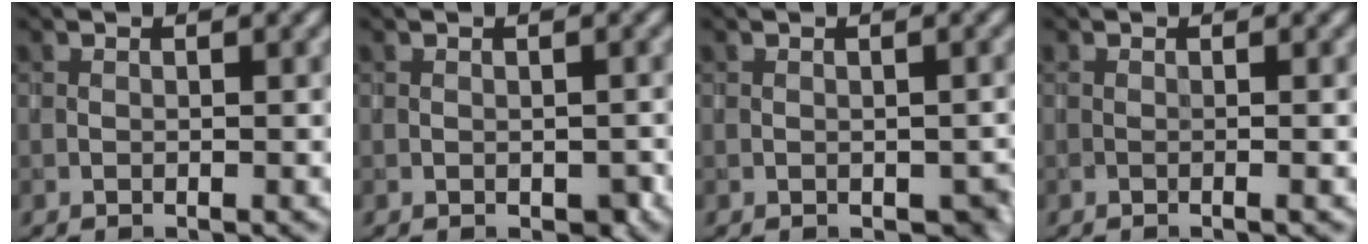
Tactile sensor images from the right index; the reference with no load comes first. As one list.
[{"total": 1.1, "force": [-0.4, 0.7, 0.8], "torque": [-0.011, -0.006, -0.003]}, {"total": 1.8, "force": [-0.6, 1.2, 1.2], "torque": [-0.018, -0.009, -0.002]}, {"total": 0.6, "force": [-0.2, 0.0, 0.6], "torque": [-0.009, -0.003, -0.006]}]